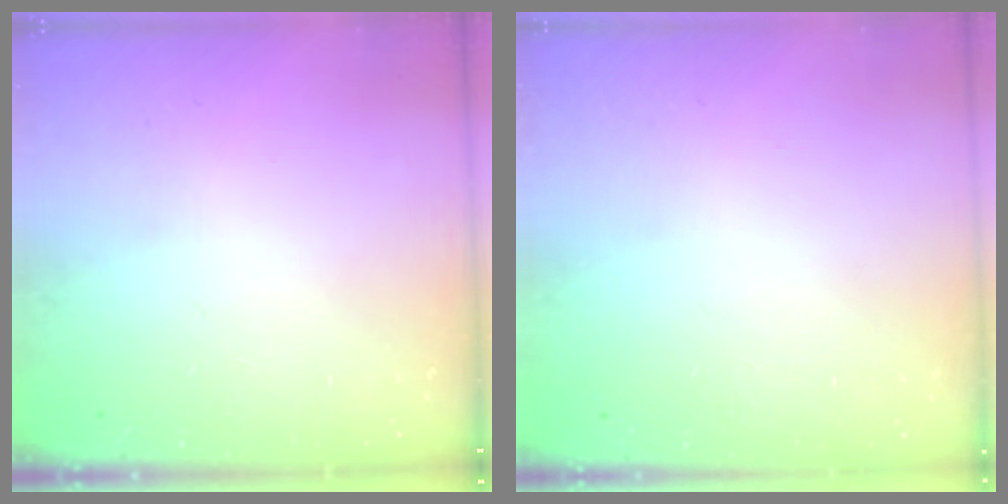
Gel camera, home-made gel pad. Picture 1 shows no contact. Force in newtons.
{"total": 0.0}